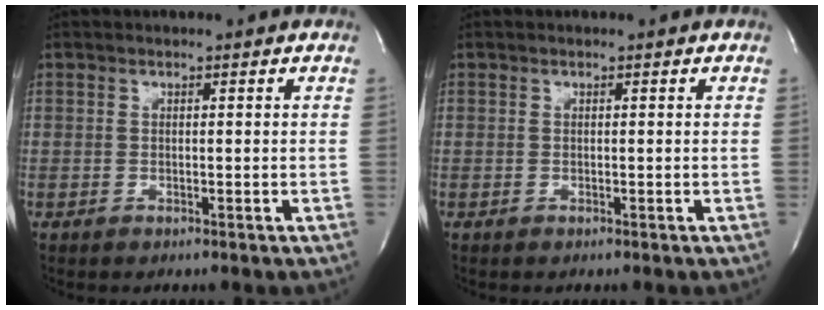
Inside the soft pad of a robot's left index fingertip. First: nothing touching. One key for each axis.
{"total": 0.0}